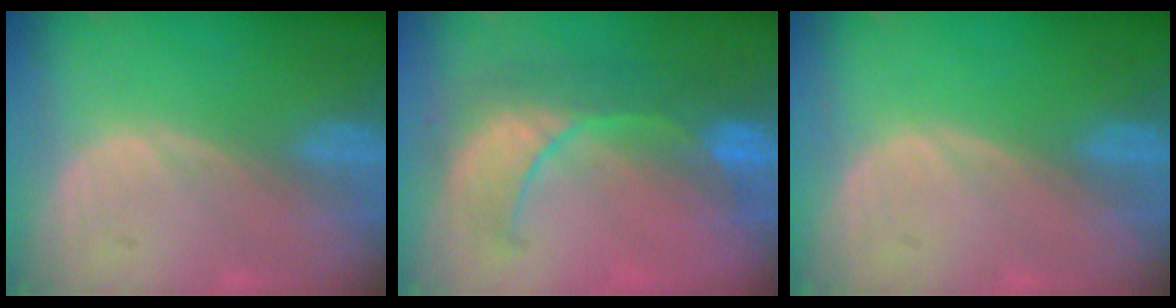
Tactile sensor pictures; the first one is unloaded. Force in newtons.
{"total": 8.3, "press": 8.3, "slide": 0.9}
{"total": 0.0}